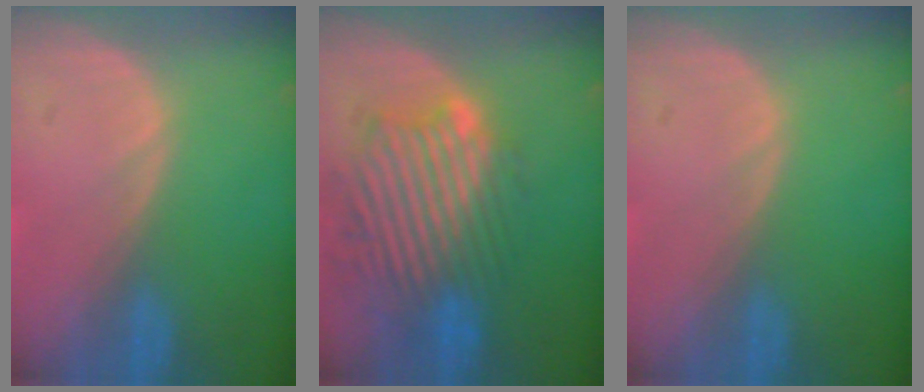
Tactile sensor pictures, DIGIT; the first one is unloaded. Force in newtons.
{"total": 11.0, "press": 10.3, "slide": 4.0}
{"total": 0.0}